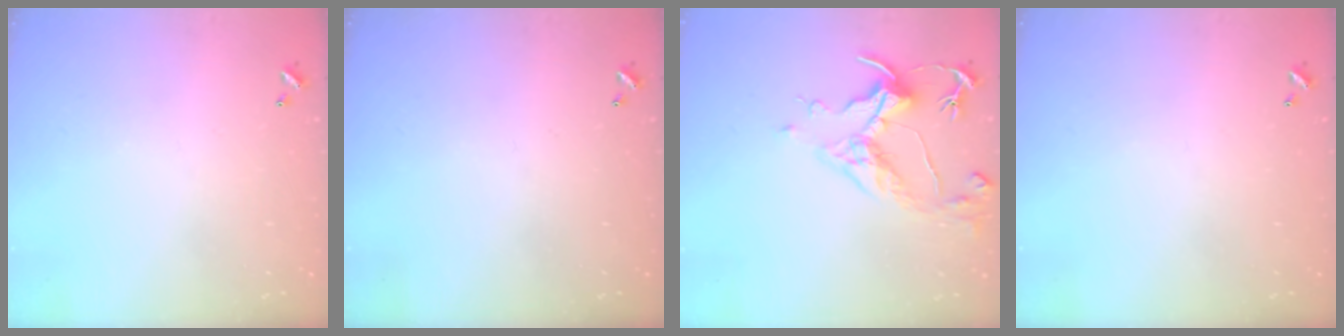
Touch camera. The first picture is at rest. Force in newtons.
{"total": 0.0}
{"total": 4.6, "press": 4.5, "slide": 1.0}
{"total": 0.0}